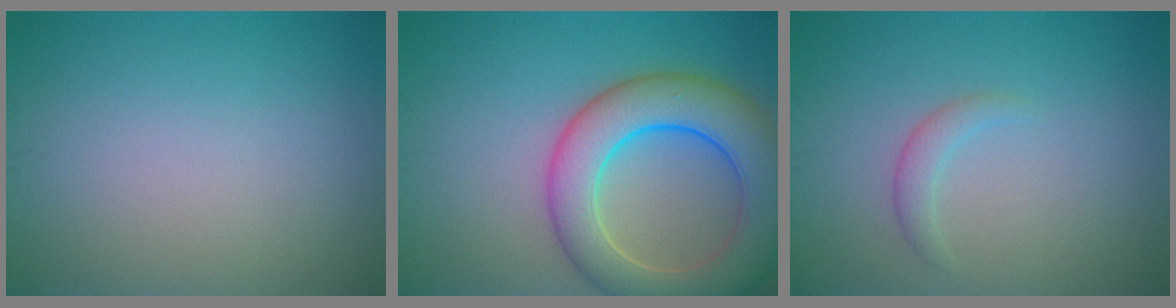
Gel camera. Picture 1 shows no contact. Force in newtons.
{"total": 9.4, "press": 9.4, "slide": 0.5}
{"total": 1.4, "press": 1.4, "slide": 0.2}